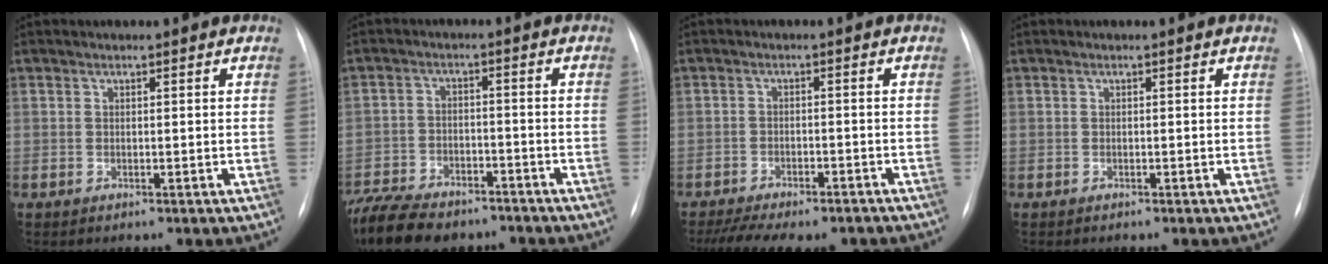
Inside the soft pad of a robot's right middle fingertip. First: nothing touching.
{"total": 16.8, "force": [-13.1, 7.3, 7.7], "torque": [-0.195, -0.015, -0.202]}
{"total": 14.3, "force": [-11.6, 5.1, 6.6], "torque": [-0.137, -0.001, -0.154]}
{"total": 0.0}